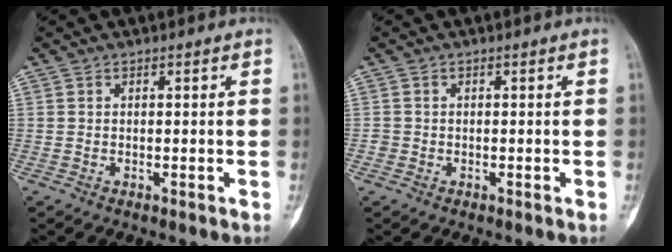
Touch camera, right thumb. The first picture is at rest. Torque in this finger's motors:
{"motor_torque": [0.15, 0.02, 0.34, -0.13, 0.04]}